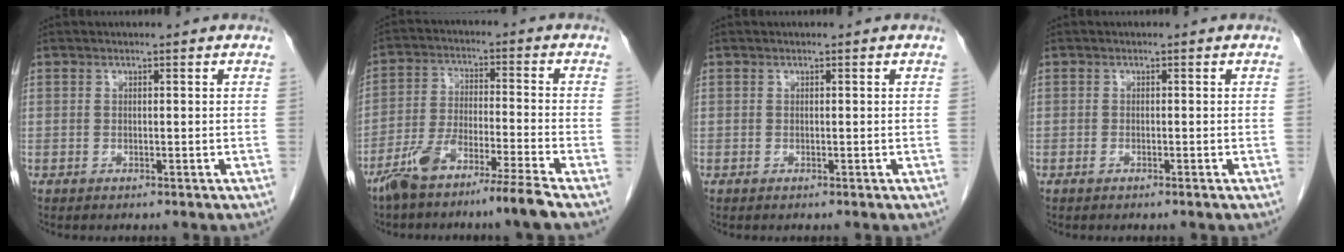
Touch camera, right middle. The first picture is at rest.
{"total": 9.2, "force": [-7.0, -0.7, 6.0], "torque": [-0.116, -0.017, -0.133]}
{"total": 0.0}
{"total": 0.6, "force": [-0.4, 0.0, 0.4], "torque": [-0.011, 0.000, -0.007]}